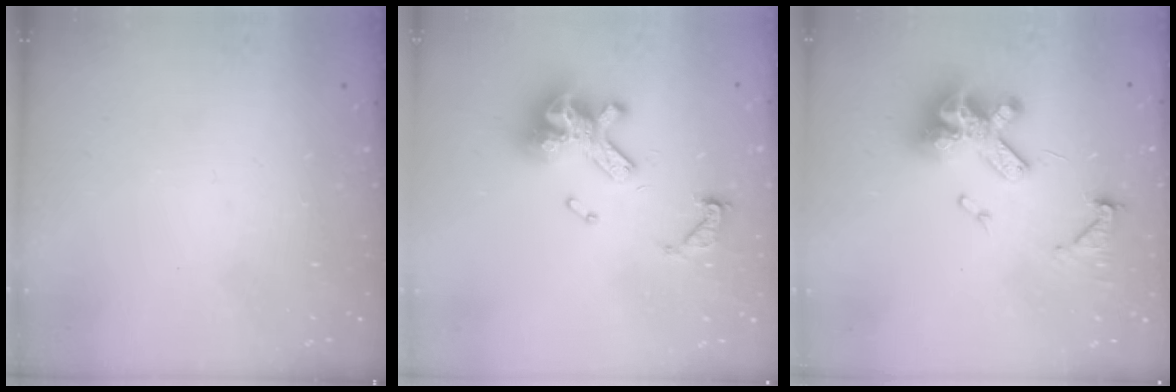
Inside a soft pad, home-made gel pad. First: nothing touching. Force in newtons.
{"total": 14.3, "press": 14.2, "slide": 1.7}
{"total": 14.9, "press": 14.8, "slide": 1.6}